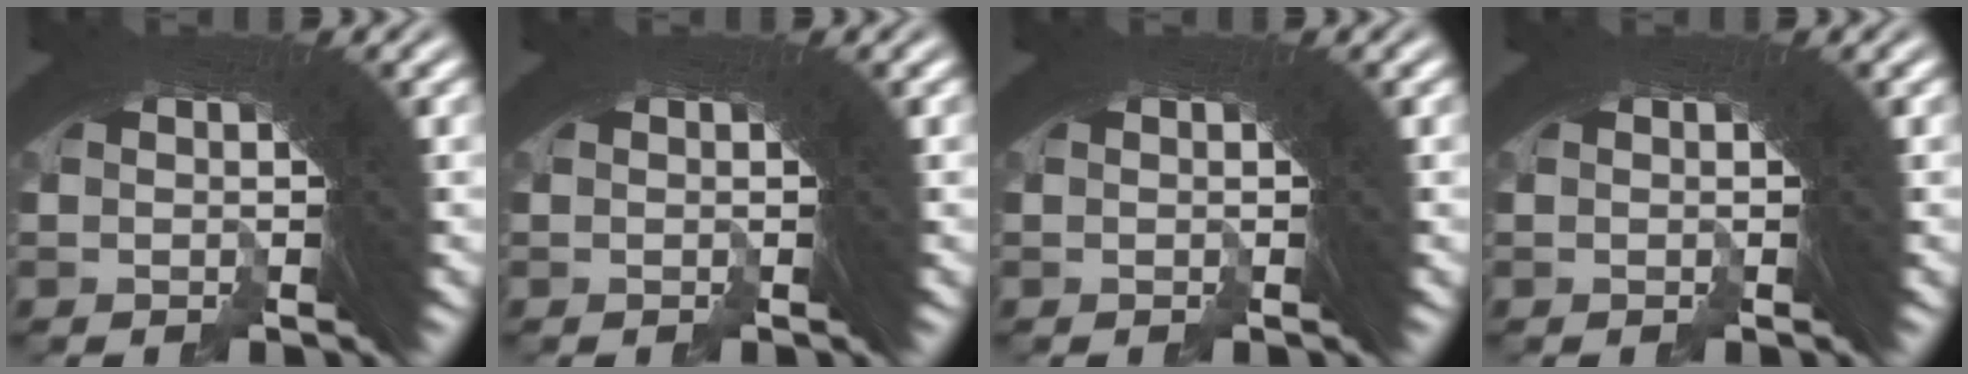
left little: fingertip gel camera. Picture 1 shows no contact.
{"total": 0.0}
{"total": 0.0}
{"total": 0.0}